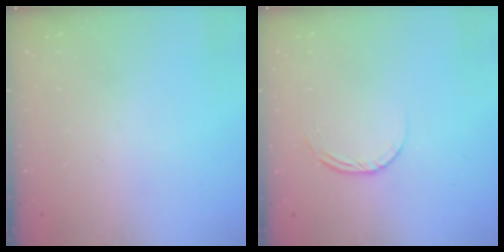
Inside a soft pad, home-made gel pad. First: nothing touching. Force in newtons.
{"total": 3.5, "press": 3.5, "slide": 0.3}